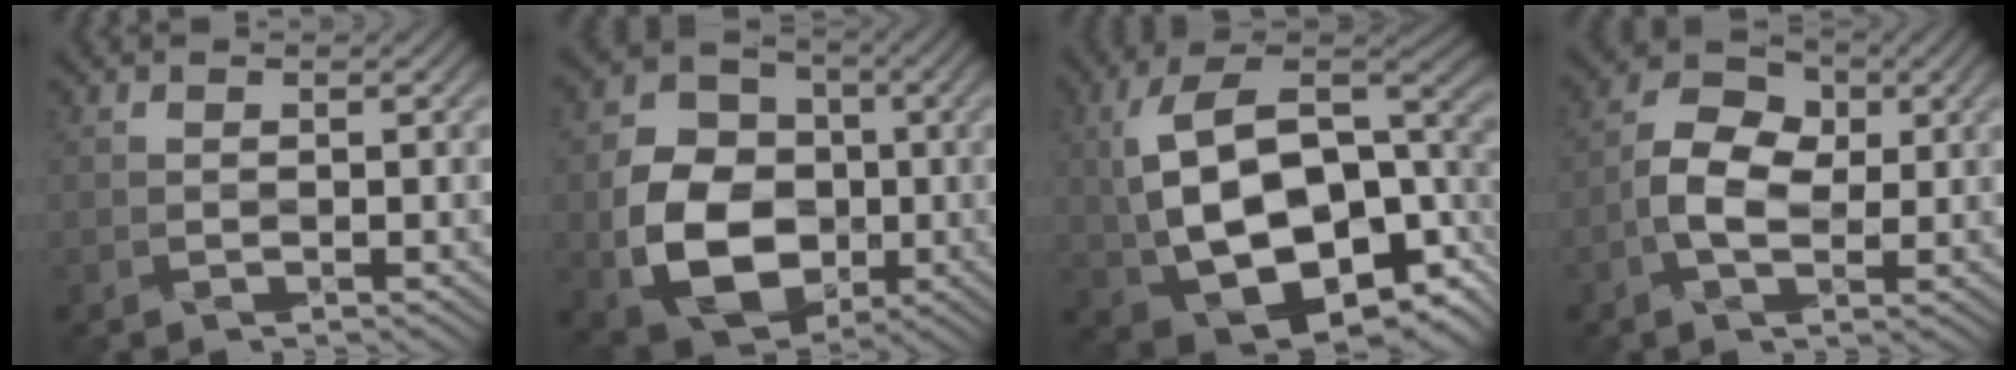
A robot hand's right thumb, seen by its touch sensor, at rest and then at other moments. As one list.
[{"total": 11.8, "force": [-2.0, 9.4, 6.9], "torque": [-0.154, -0.006, -0.044]}, {"total": 16.1, "force": [-1.3, 9.3, 13.1], "torque": [-0.267, -0.002, -0.004]}, {"total": 5.3, "force": [-0.1, 3.4, 4.0], "torque": [-0.081, 0.018, -0.015]}]